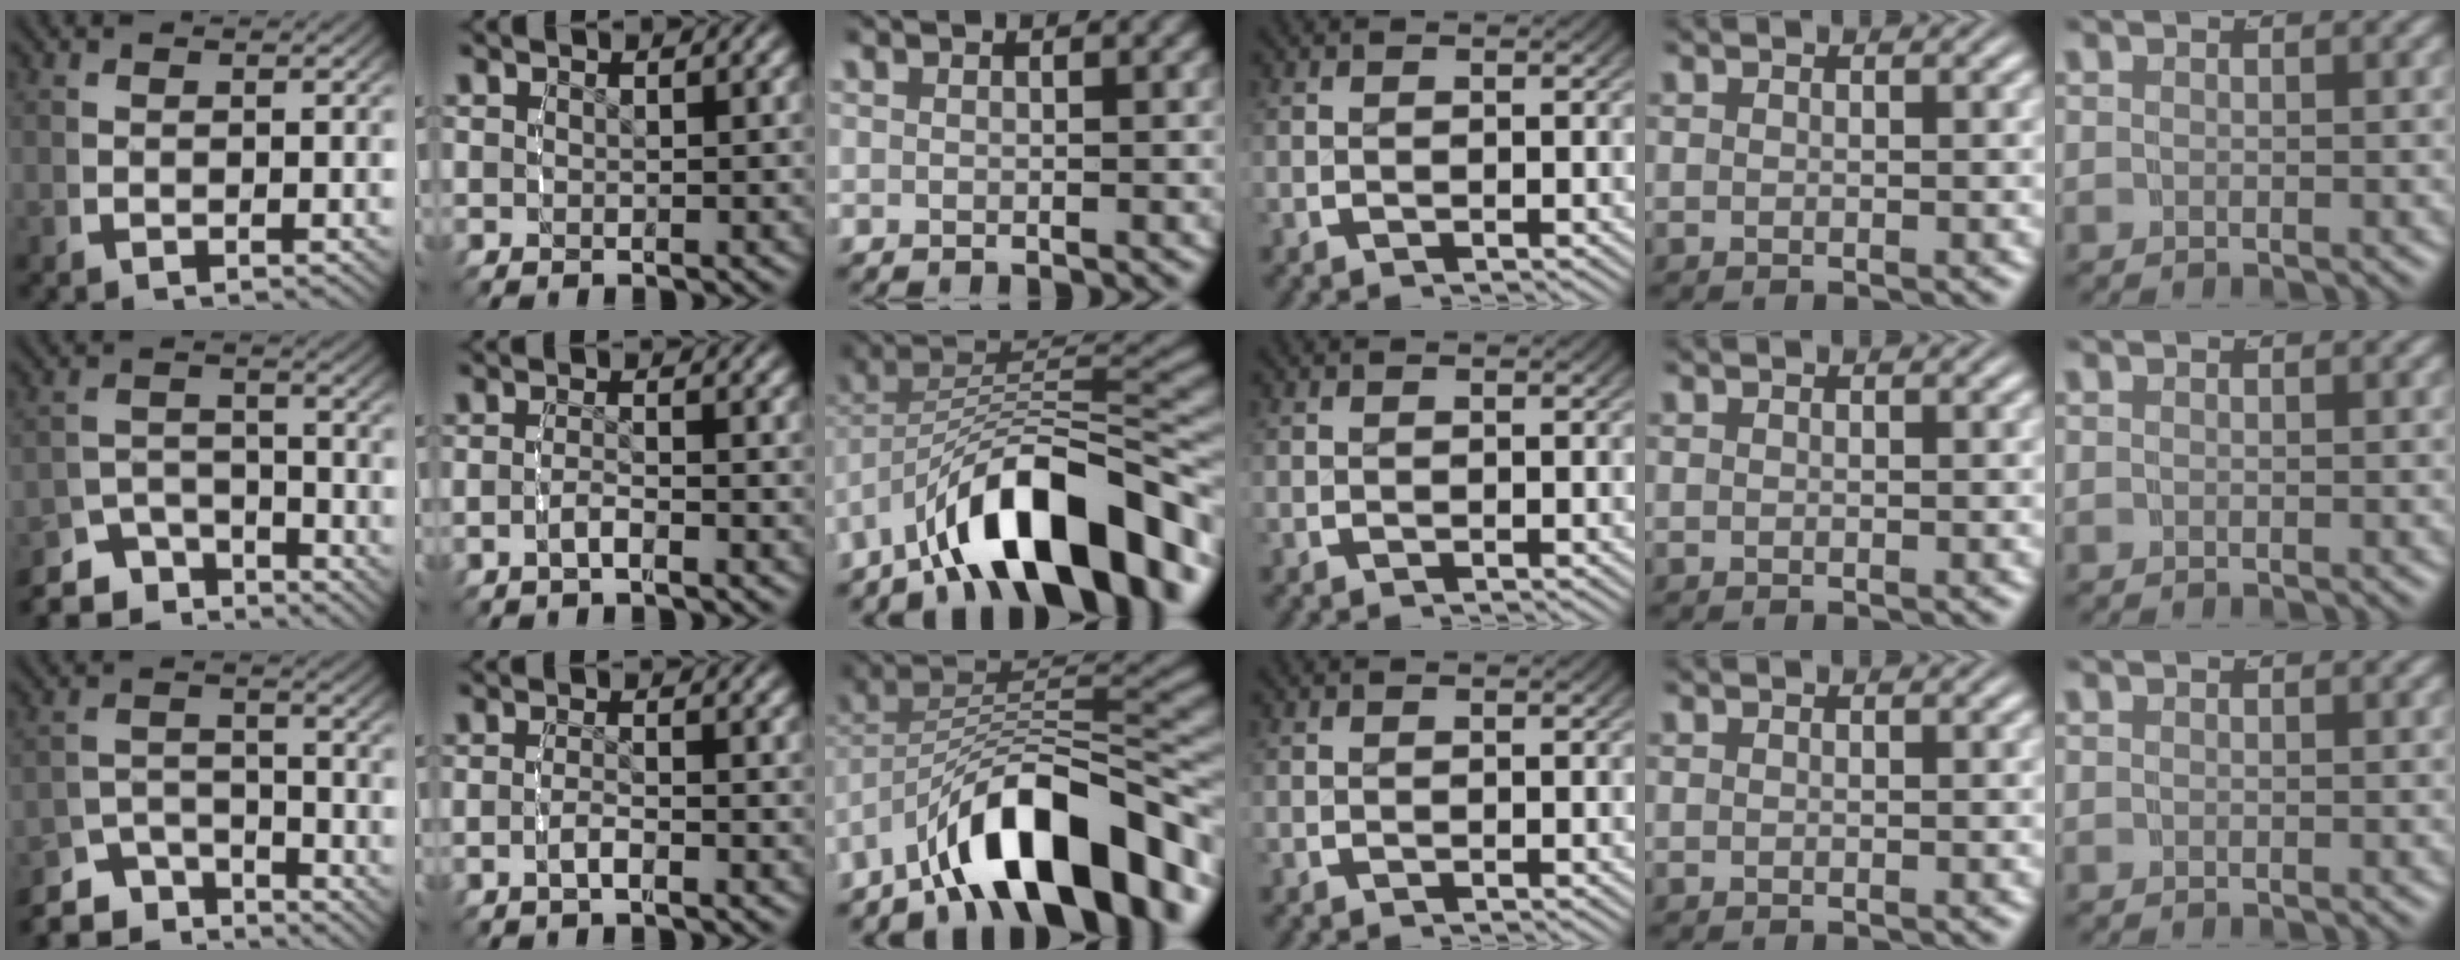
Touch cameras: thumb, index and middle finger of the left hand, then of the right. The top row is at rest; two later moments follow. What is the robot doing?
{"motion": "grasp_and_lifting", "object": "small bumper sticker"}